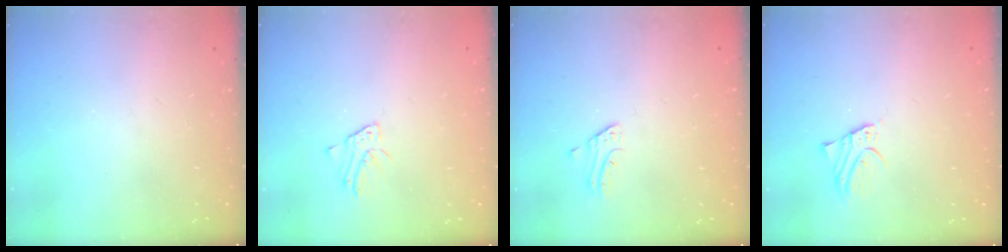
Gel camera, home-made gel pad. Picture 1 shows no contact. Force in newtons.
{"total": 2.1, "press": 2.1, "slide": 0.1}
{"total": 2.4, "press": 2.4, "slide": 0.2}
{"total": 2.6, "press": 2.6, "slide": 0.1}